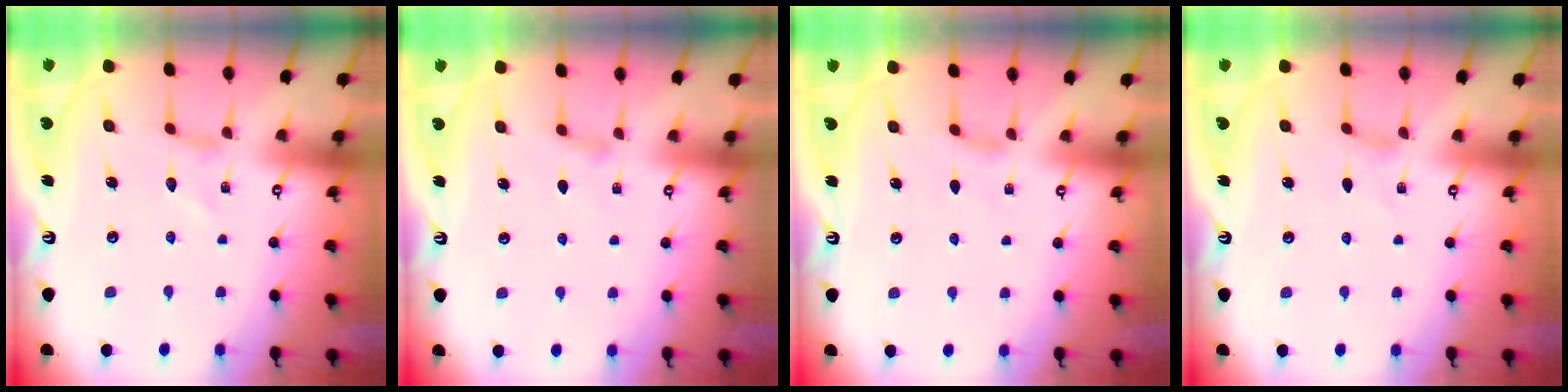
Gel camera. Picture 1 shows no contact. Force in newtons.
{"total": 3.5, "press": 3.4, "slide": 0.5}
{"total": 1.8, "press": 1.8, "slide": 0.4}
{"total": 0.0}